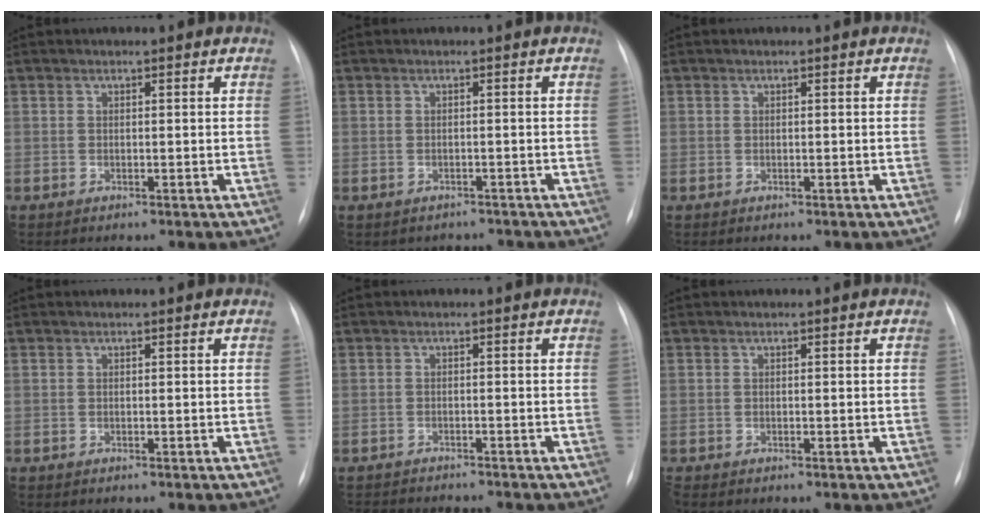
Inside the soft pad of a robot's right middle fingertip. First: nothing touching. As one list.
[{"total": 3.1, "force": [-2.7, 1.5, 0.0], "torque": [0.000, 0.013, -0.031]}, {"total": 0.0}, {"total": 0.0}, {"total": 8.5, "force": [-8.1, 0.9, 2.7], "torque": [-0.033, -0.006, -0.111]}, {"total": 0.0}]